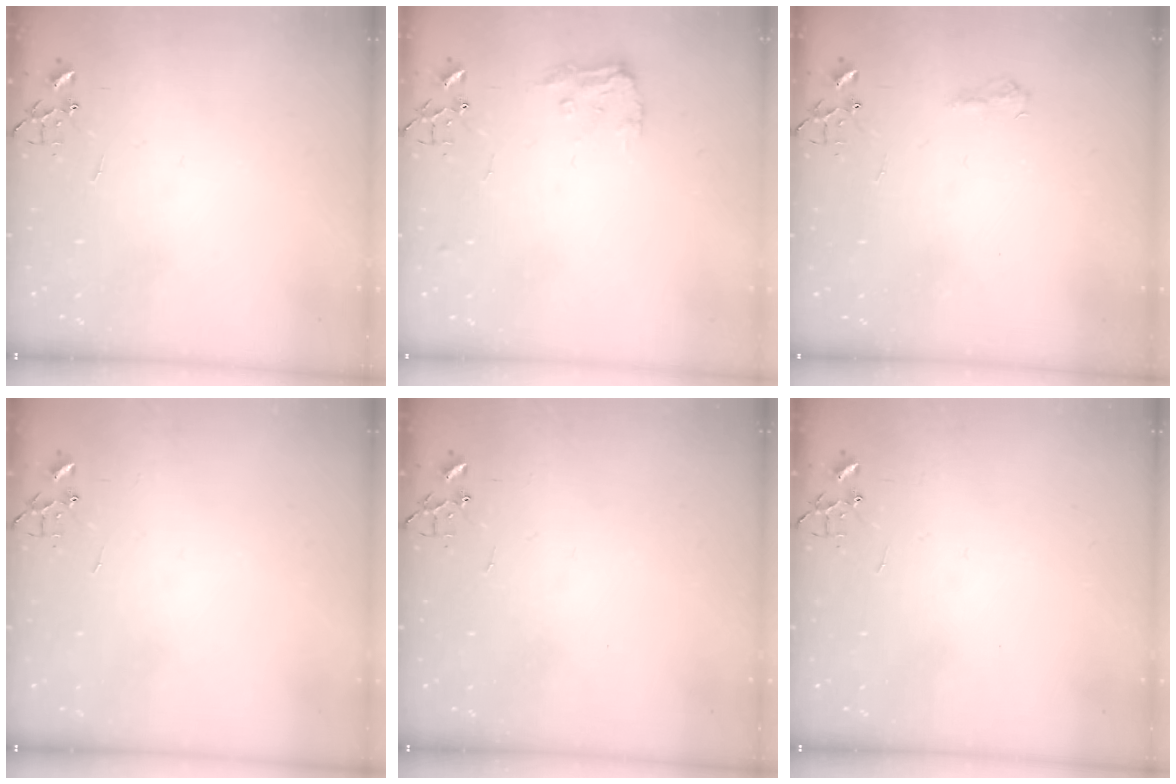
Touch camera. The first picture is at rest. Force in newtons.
{"total": 9.8, "press": 9.8, "slide": 0.6}
{"total": 7.3, "press": 7.2, "slide": 0.8}
{"total": 0.0}
{"total": 0.0}
{"total": 0.0}